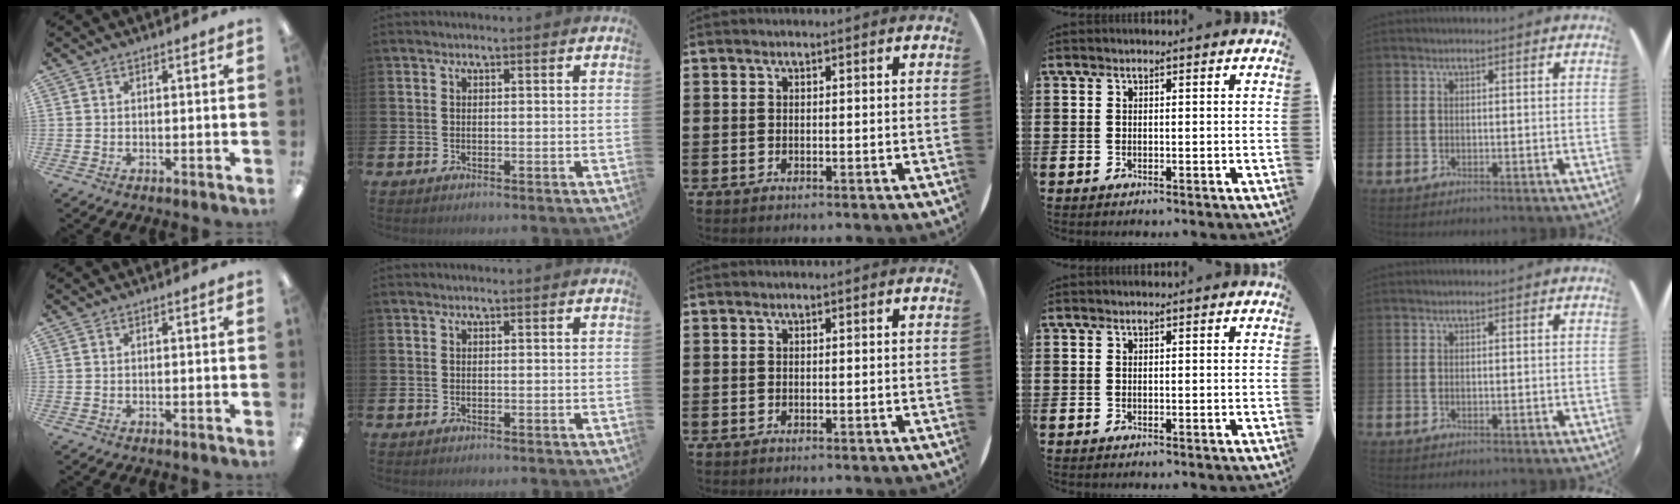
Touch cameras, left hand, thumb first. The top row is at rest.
{}